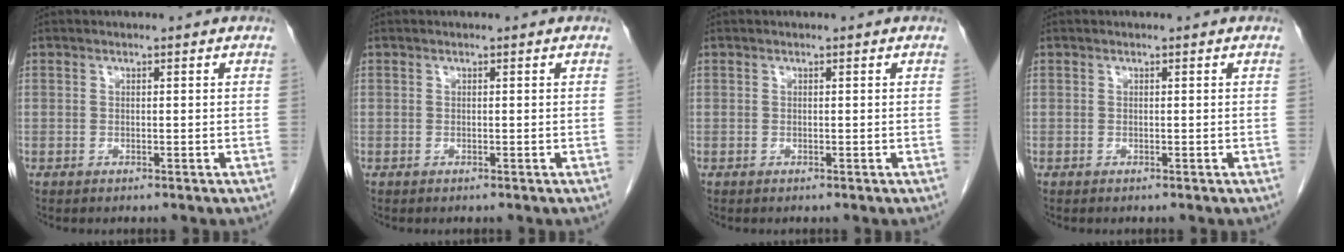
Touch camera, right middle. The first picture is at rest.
{"total": 0.0}
{"total": 0.0}
{"total": 0.0}